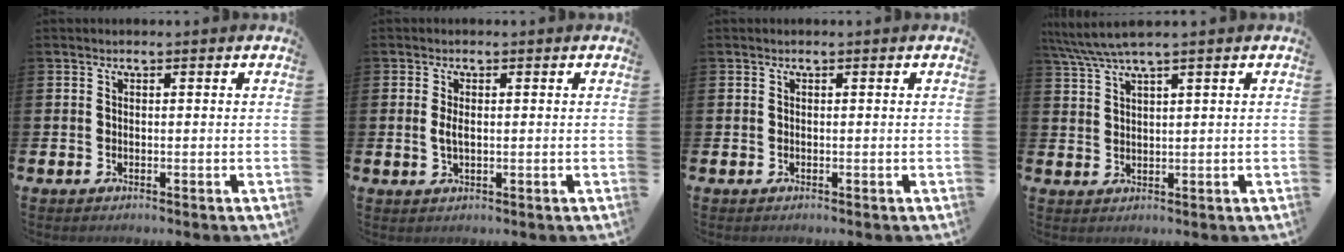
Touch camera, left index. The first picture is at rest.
{"total": 1.8, "force": [0.2, 0.8, 1.6], "torque": [-0.029, 0.004, 0.001]}
{"total": 0.0}
{"total": 4.2, "force": [3.4, -0.2, 2.4], "torque": [-0.059, -0.007, 0.063]}